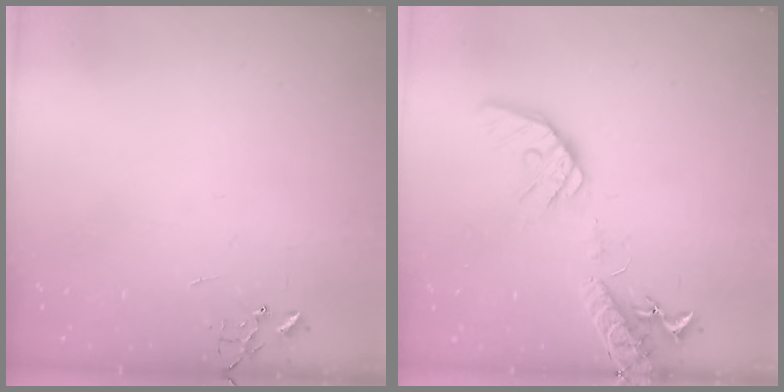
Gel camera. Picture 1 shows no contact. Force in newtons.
{"total": 16.0, "press": 15.8, "slide": 2.5}